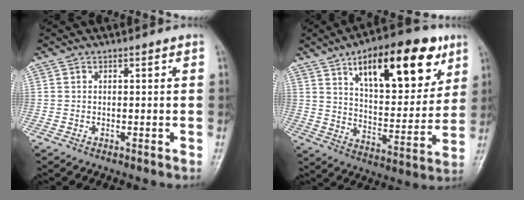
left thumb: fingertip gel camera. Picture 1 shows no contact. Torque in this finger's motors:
{"motor_torque": [1.73, 0.97, 1.66, -1.12, 0.14]}